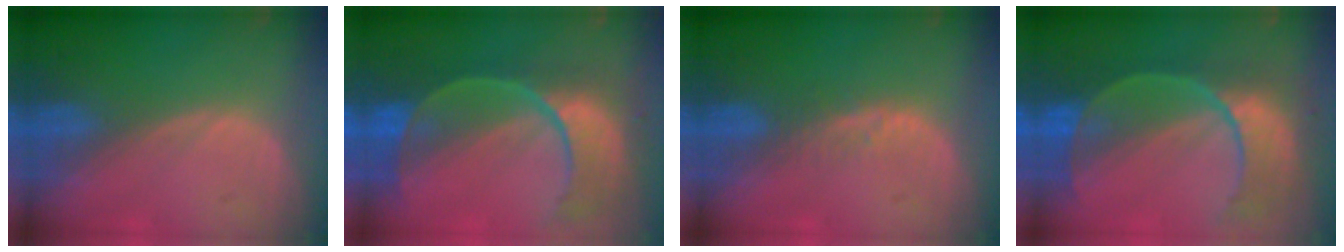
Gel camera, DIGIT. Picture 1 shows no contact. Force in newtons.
{"total": 11.2, "press": 9.4, "slide": 6.1}
{"total": 2.1, "press": 2.1, "slide": 0.2}
{"total": 10.3, "press": 9.0, "slide": 5.0}